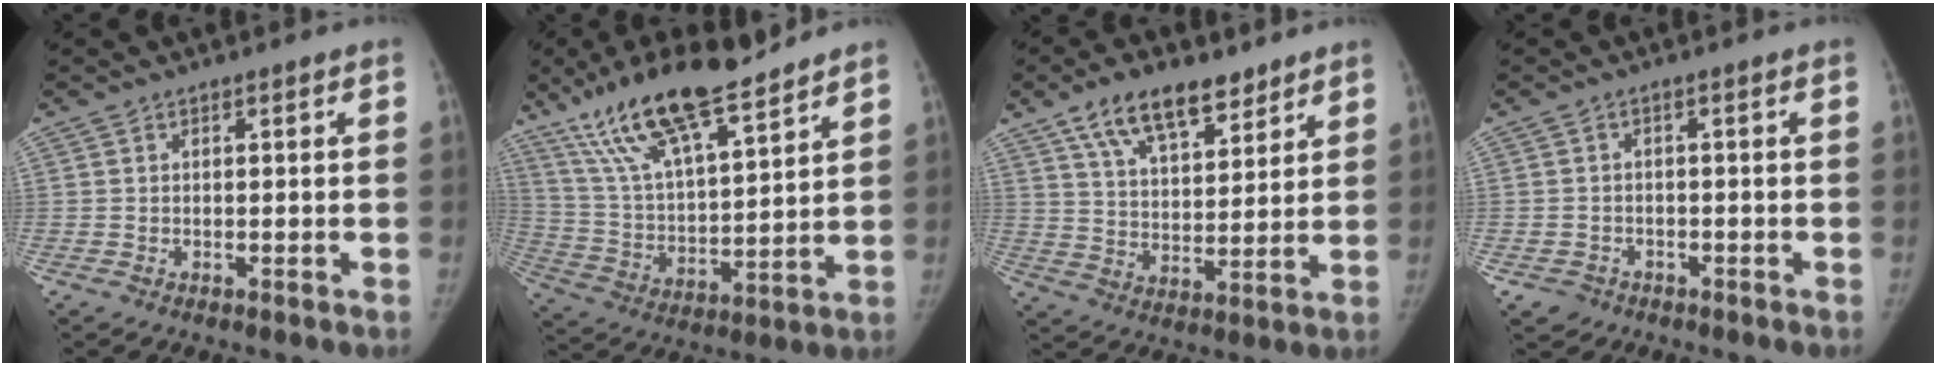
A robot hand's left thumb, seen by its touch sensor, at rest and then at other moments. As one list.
[{"total": 20.2, "force": [14.7, 5.1, 12.9], "torque": [-0.211, -0.053, 0.271]}, {"total": 13.2, "force": [8.8, 6.1, 7.8], "torque": [-0.103, -0.043, 0.155]}, {"total": 2.8, "force": [-1.6, 2.3, 0.2], "torque": [-0.001, 0.011, -0.024]}]